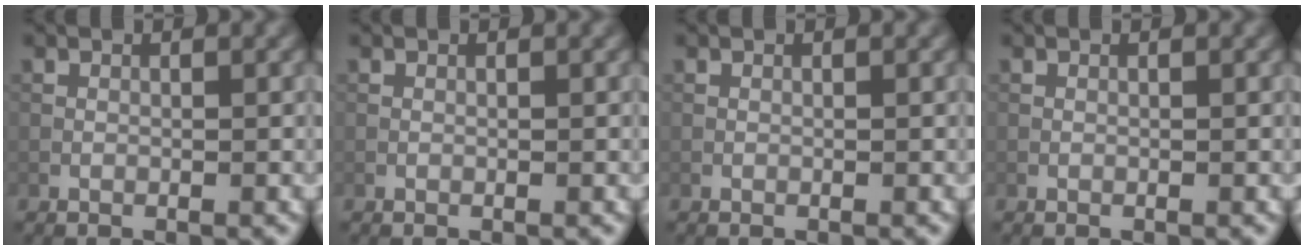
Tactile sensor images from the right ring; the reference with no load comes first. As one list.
[{"total": 0.0}, {"total": 0.0}, {"total": 0.0}]